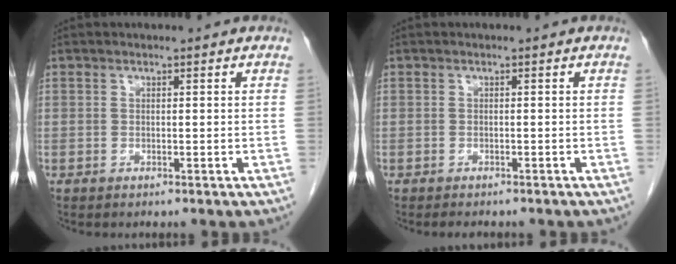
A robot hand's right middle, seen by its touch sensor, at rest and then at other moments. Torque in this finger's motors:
{"motor_torque": [0.09, 0.07, 0.00, 0.01]}